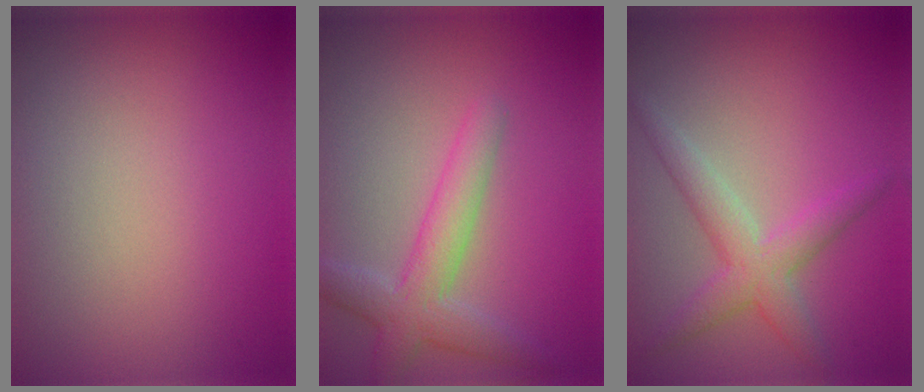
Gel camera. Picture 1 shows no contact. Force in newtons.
{"total": 4.0, "press": 4.0, "slide": 0.3}
{"total": 3.5, "press": 3.5, "slide": 0.2}